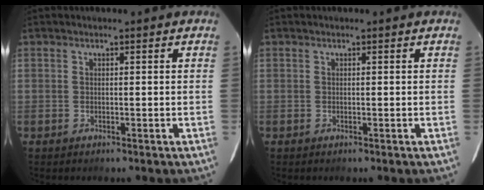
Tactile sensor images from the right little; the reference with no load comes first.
{"total": 0.0}